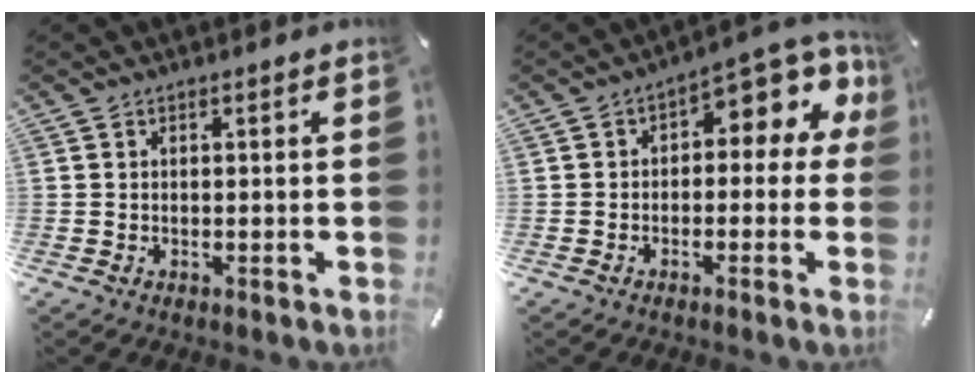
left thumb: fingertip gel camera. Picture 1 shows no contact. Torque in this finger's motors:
{"motor_torque": [1.33, 2.34, 0.69, -0.71, 0.19]}